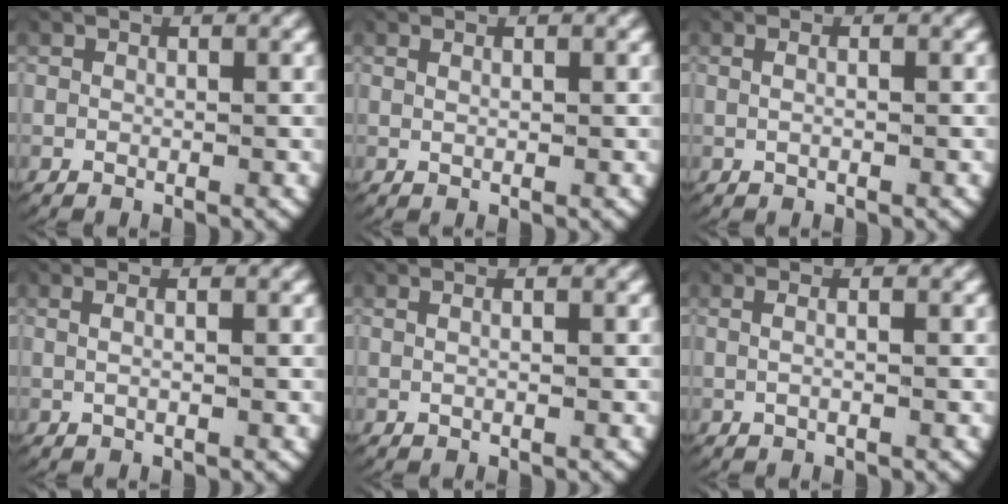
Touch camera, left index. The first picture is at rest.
{"total": 0.6, "force": [0.3, -0.2, 0.5], "torque": [-0.017, -0.003, 0.010]}
{"total": 0.9, "force": [-0.2, 0.0, 0.9], "torque": [-0.022, -0.002, -0.002]}
{"total": 1.1, "force": [0.1, 0.0, 1.1], "torque": [-0.026, -0.002, 0.003]}
{"total": 0.7, "force": [0.0, -0.2, 0.7], "torque": [-0.018, 0.000, 0.001]}
{"total": 1.3, "force": [-0.2, 0.1, 1.3], "torque": [-0.029, -0.002, -0.003]}